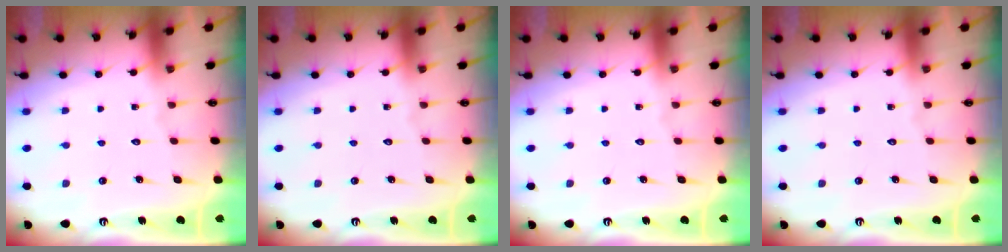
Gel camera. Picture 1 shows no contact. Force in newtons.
{"total": 0.0}
{"total": 0.0}
{"total": 0.0}